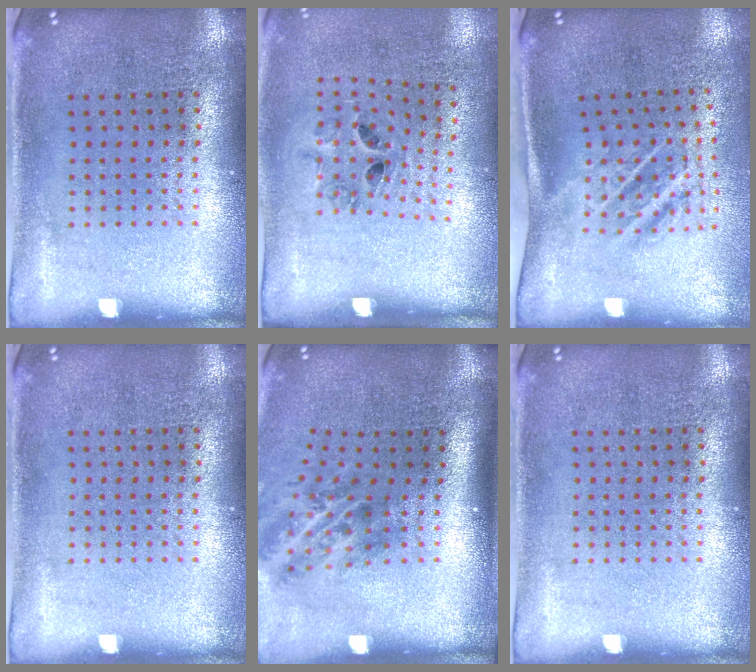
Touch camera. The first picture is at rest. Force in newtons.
{"total": 1.3, "press": 0.6, "slide": 1.1}
{"total": 1.8, "press": 1.1, "slide": 1.4}
{"total": 0.0}
{"total": 2.1, "press": 1.3, "slide": 1.7}
{"total": 0.0}